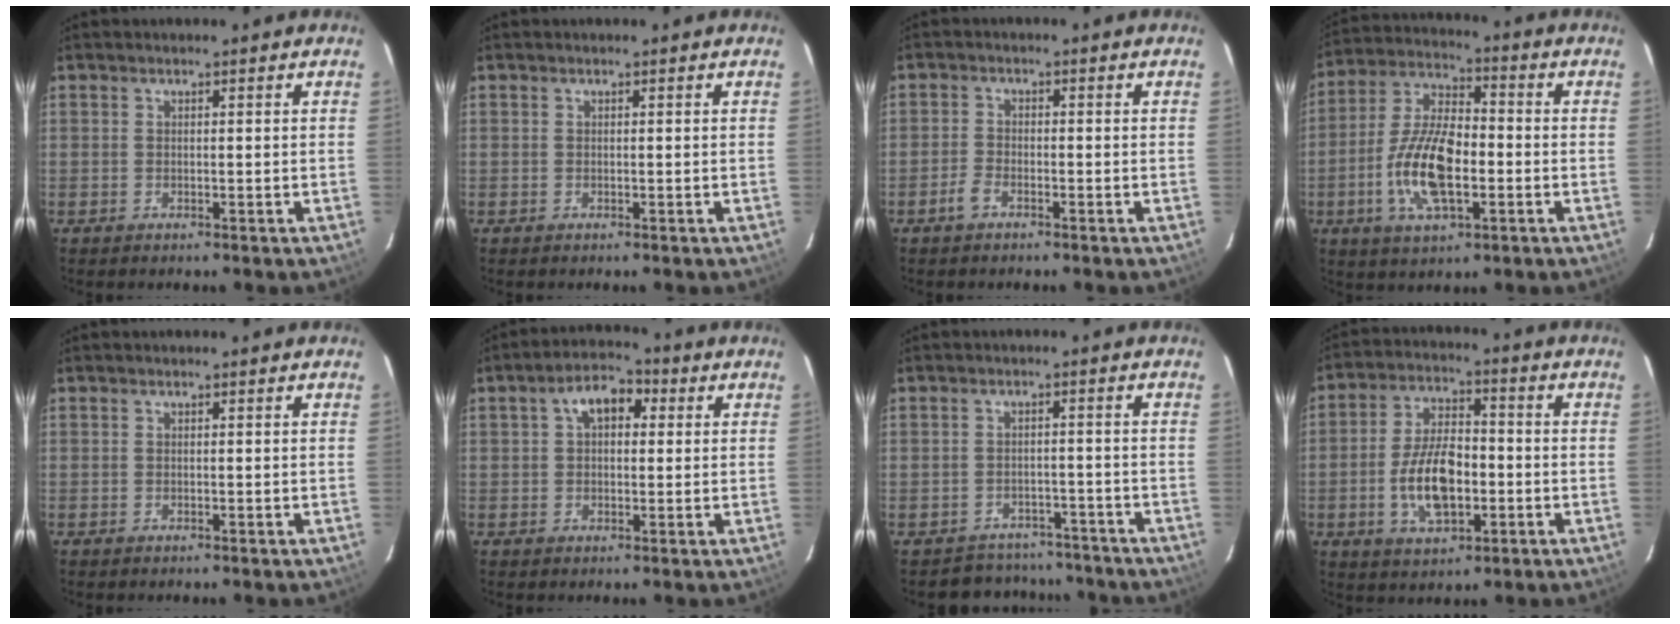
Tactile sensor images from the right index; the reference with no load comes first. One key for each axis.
{"total": 0.0}
{"total": 2.6, "fx": -1.9, "fy": 1.1, "fz": 1.4, "tx": -0.043, "ty": 0.003, "tz": -0.040}
{"total": 14.2, "fx": -3.7, "fy": 6.0, "fz": 12.3, "tx": -0.256, "ty": 0.001, "tz": -0.070}
{"total": 0.0}
{"total": 6.8, "fx": 1.9, "fy": 4.2, "fz": 5.0, "tx": -0.084, "ty": 0.030, "tz": 0.031}
{"total": 8.4, "fx": -7.0, "fy": 4.5, "fz": 0.4, "tx": -0.013, "ty": 0.033, "tz": -0.086}
{"total": 11.8, "fx": -2.9, "fy": 6.0, "fz": 9.8, "tx": -0.192, "ty": 0.008, "tz": -0.045}